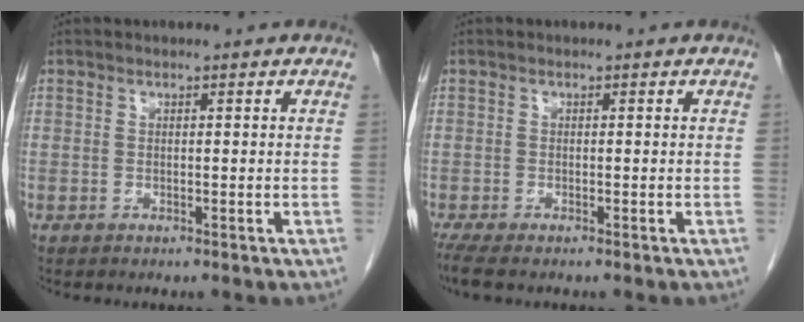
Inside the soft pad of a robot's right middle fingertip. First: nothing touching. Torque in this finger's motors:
{"motor_torque": [0.22, -0.42, 0.02, 0.04]}